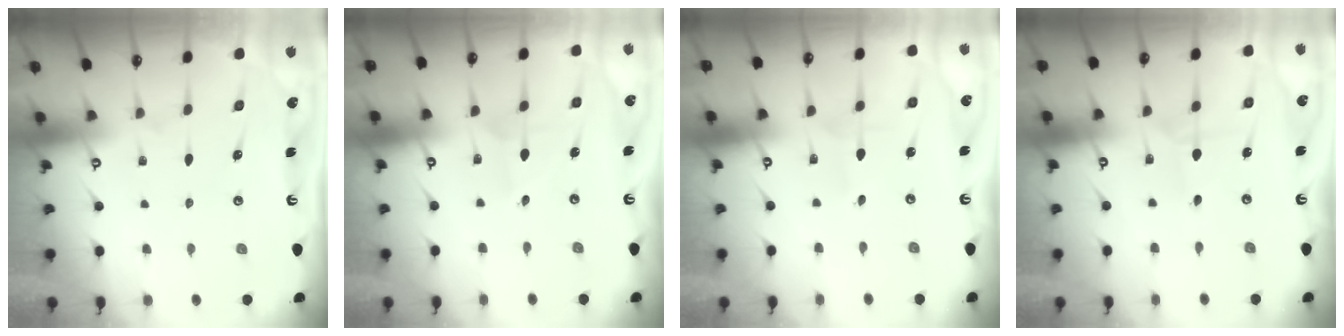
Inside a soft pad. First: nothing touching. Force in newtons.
{"total": 2.7, "press": 2.7, "slide": 0.2}
{"total": 0.6, "press": 0.6, "slide": 0.0}
{"total": 1.6, "press": 1.6, "slide": 0.0}